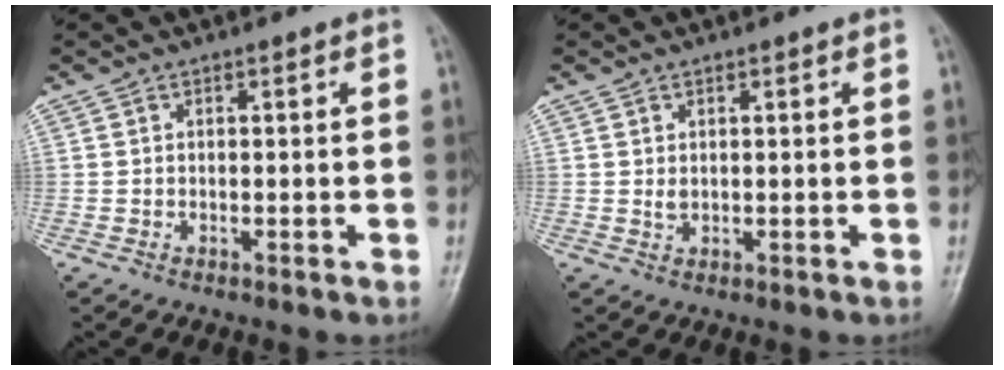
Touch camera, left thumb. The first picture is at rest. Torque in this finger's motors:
{"motor_torque": [0.39, -0.02, -0.02, -0.09, 0.00]}